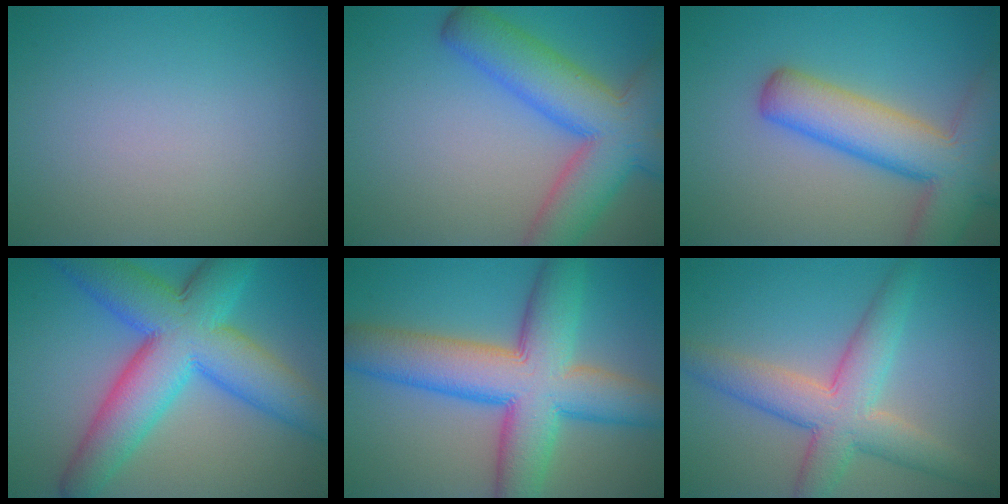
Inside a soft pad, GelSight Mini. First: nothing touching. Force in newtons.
{"total": 9.6, "press": 9.6, "slide": 0.7}
{"total": 8.9, "press": 8.9, "slide": 0.7}
{"total": 11.9, "press": 11.9, "slide": 0.2}
{"total": 11.9, "press": 11.9, "slide": 0.6}
{"total": 6.5, "press": 6.5, "slide": 0.4}